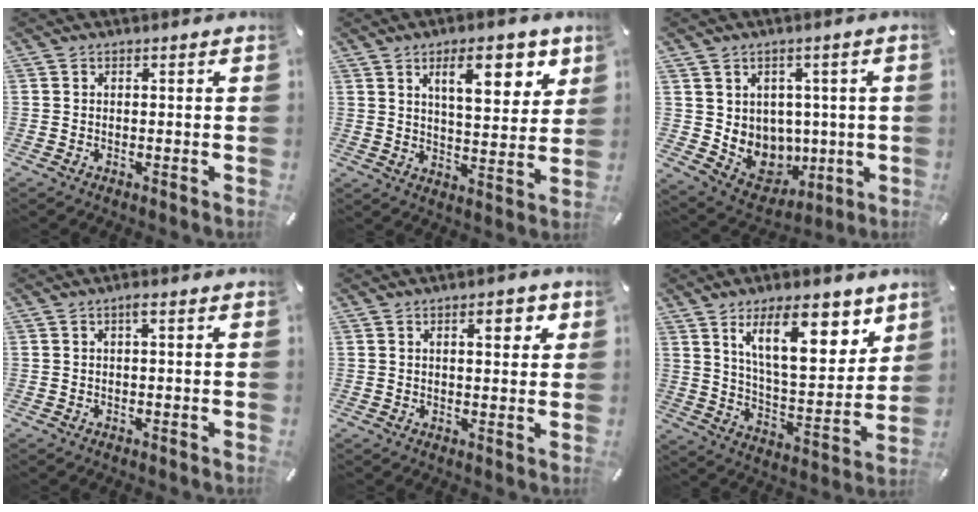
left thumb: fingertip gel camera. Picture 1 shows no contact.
{"total": 12.9, "force": [6.7, 5.1, 9.7], "torque": [-0.138, -0.023, 0.109]}
{"total": 7.8, "force": [2.4, 7.4, 0.8], "torque": [-0.026, -0.038, 0.063]}
{"total": 1.5, "force": [0.3, 0.3, 1.5], "torque": [-0.029, 0.001, 0.004]}
{"total": 5.0, "force": [2.2, 1.9, 4.0], "torque": [-0.053, -0.008, 0.029]}
{"total": 19.1, "force": [10.3, 8.0, 14.0], "torque": [-0.217, -0.037, 0.167]}